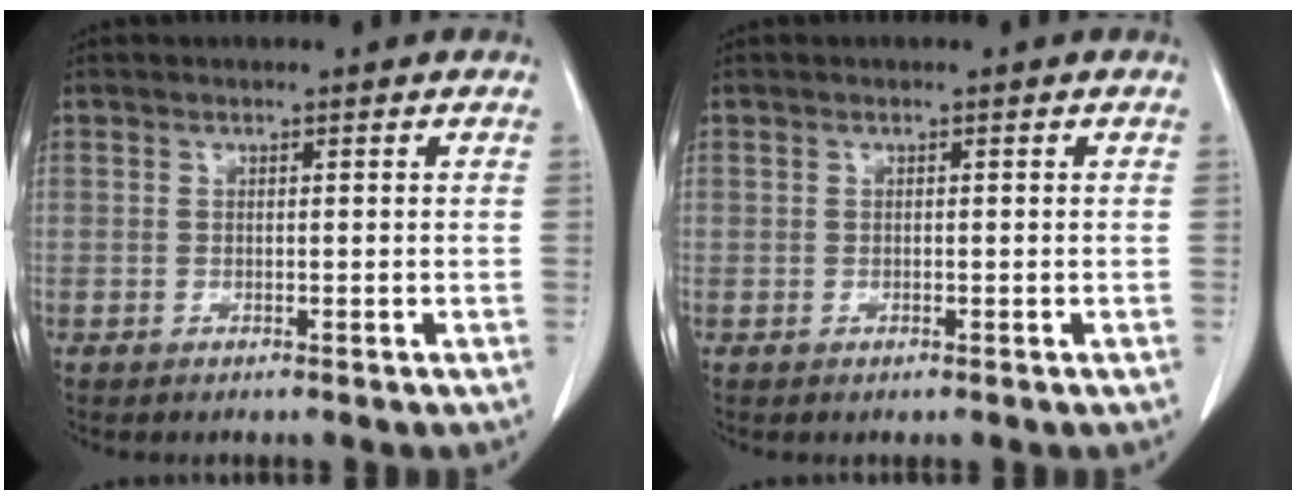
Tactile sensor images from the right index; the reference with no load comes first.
{"total": 0.0}